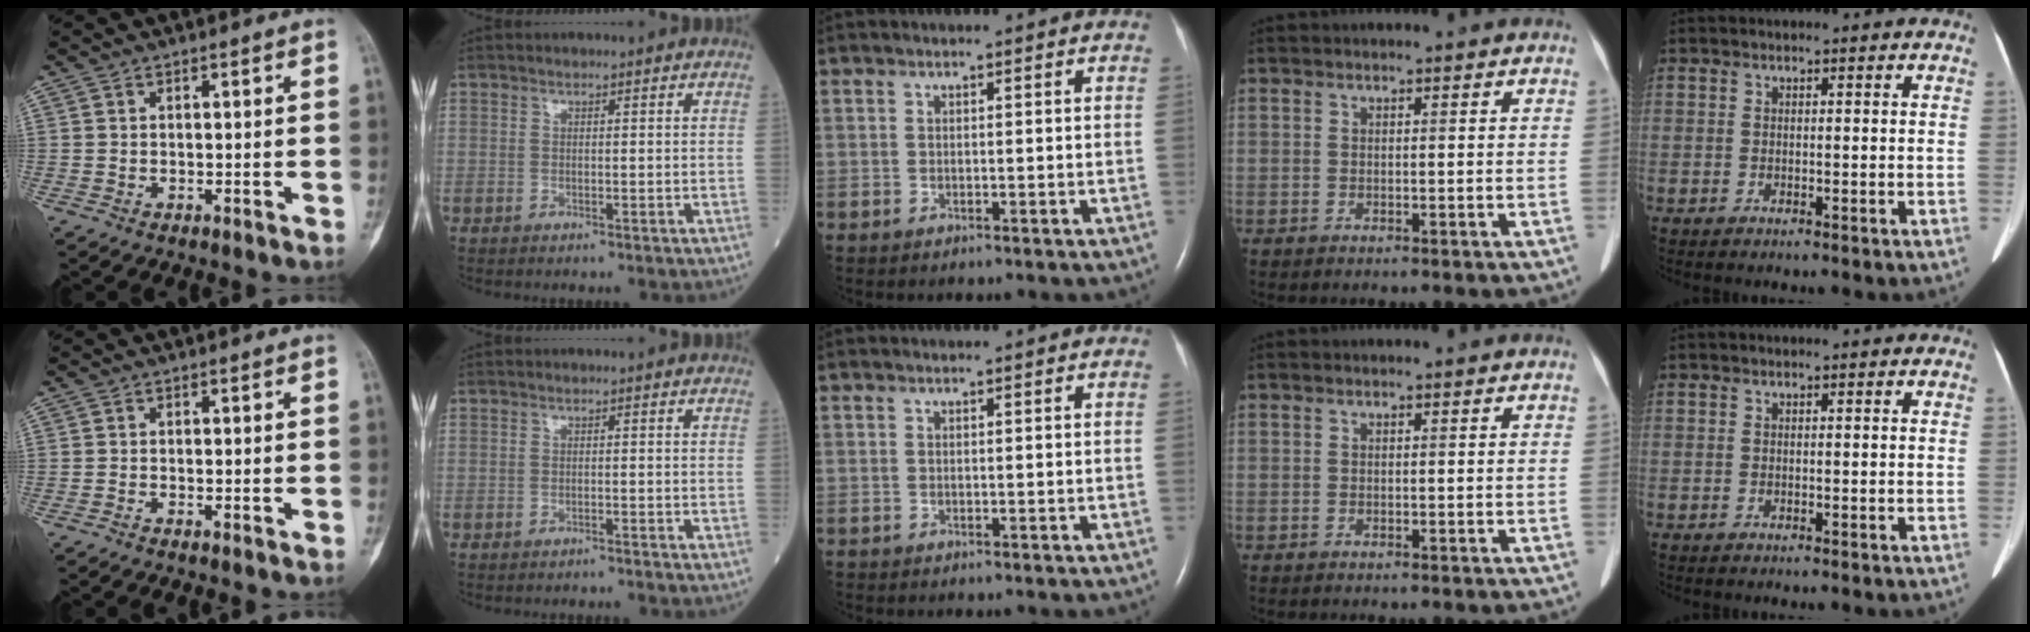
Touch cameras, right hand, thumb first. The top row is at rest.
{"thumb": {"total": 0.5, "force": [-0.5, -0.1, 0.2], "torque": [-0.008, -0.001, -0.013]}, "index": {"total": 0.9, "force": [-0.9, -0.1, 0.2], "torque": [-0.005, -0.001, -0.014]}}